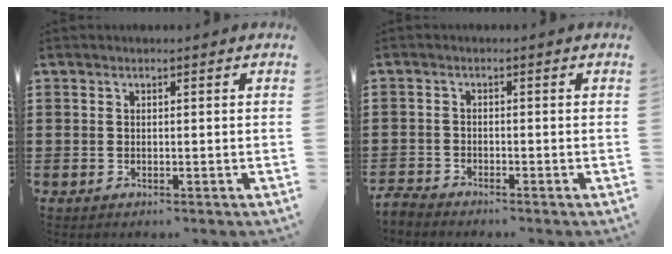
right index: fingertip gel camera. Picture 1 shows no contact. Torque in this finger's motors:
{"motor_torque": [-1.07, 1.07, -1.06, -0.21]}